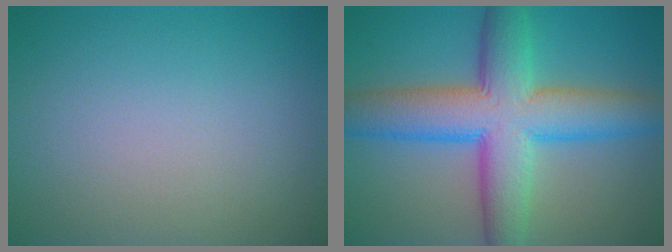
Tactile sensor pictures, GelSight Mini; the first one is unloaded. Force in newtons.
{"total": 10.2, "press": 10.2, "slide": 0.3}